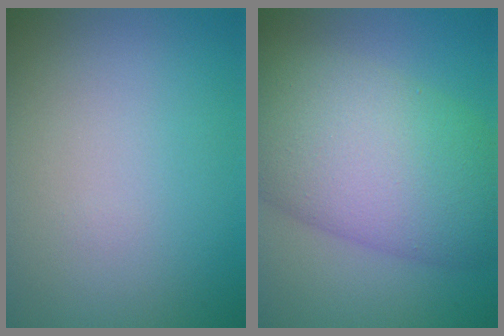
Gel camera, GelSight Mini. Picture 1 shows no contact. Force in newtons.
{"total": 11.9, "press": 11.8, "slide": 0.3}